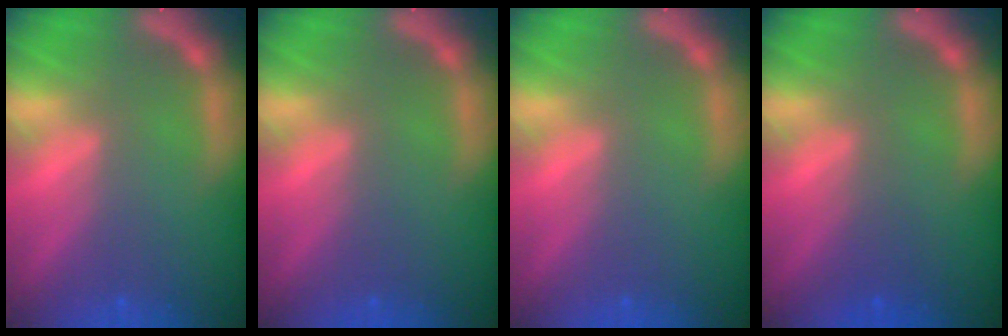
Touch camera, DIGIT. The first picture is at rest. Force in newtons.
{"total": 0.0}
{"total": 0.0}
{"total": 1.5}